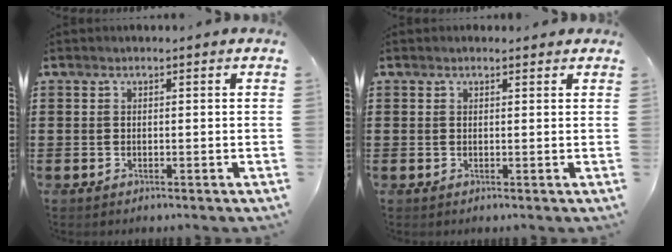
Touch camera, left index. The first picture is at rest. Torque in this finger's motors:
{"motor_torque": [0.03, 0.06, -0.21, -0.06]}